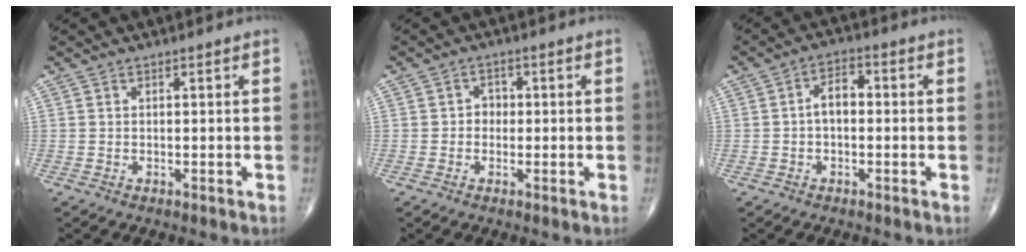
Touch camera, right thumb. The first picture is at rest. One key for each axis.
{"total": 2.2, "fx": -0.2, "fy": 2.0, "fz": 1.0, "tx": 0.003, "ty": 0.008, "tz": -0.010}
{"total": 4.6, "fx": -0.3, "fy": 2.8, "fz": 3.7, "tx": -0.050, "ty": 0.020, "tz": -0.014}